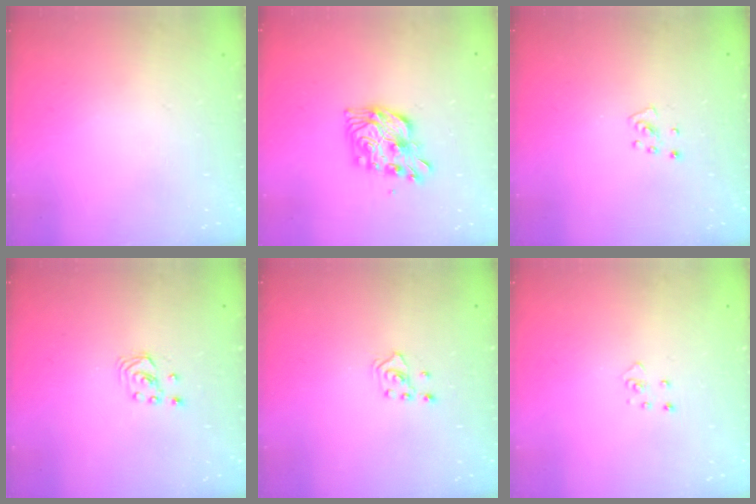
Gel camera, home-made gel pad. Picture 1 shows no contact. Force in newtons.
{"total": 10.5, "press": 10.5, "slide": 1.0}
{"total": 4.4, "press": 4.4, "slide": 0.3}
{"total": 1.9, "press": 1.9, "slide": 0.2}
{"total": 2.0, "press": 1.8, "slide": 0.9}
{"total": 3.2, "press": 3.2, "slide": 0.2}